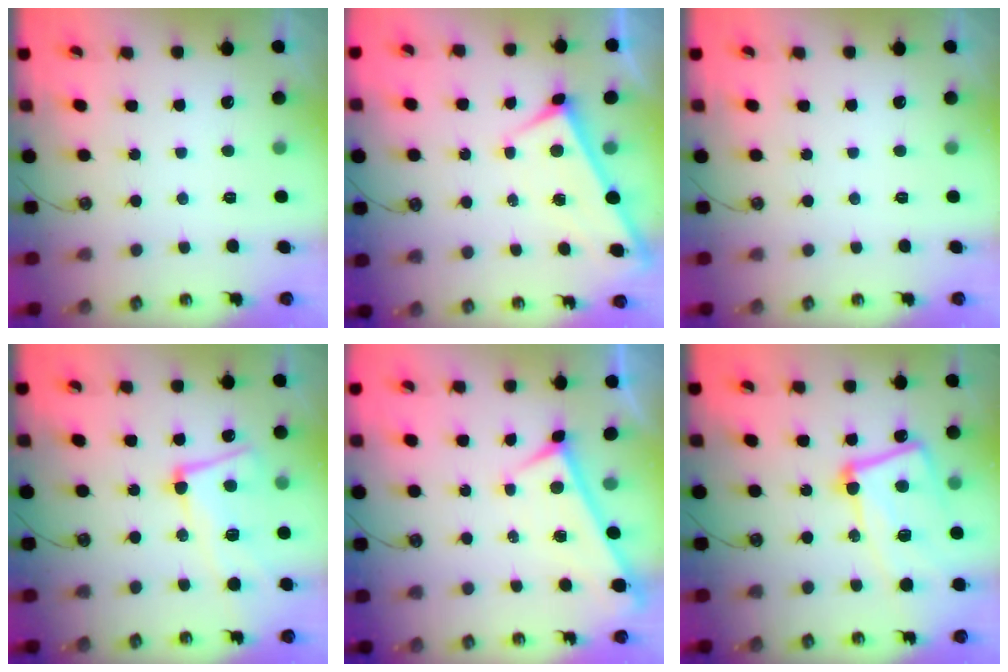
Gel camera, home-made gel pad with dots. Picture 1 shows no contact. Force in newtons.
{"total": 1.9, "press": 1.9, "slide": 0.2}
{"total": 0.0}
{"total": 8.5, "press": 8.4, "slide": 1.7}
{"total": 0.0}
{"total": 19.1, "press": 18.9, "slide": 2.5}